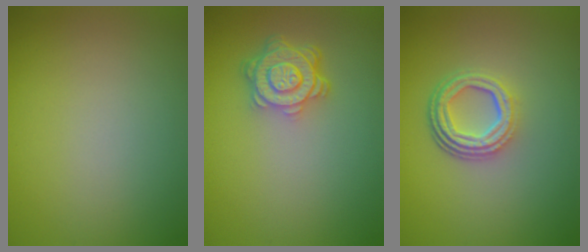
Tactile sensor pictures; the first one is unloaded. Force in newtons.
{"total": 4.7, "press": 3.6, "slide": 3.1}
{"total": 4.5, "press": 3.2, "slide": 3.1}